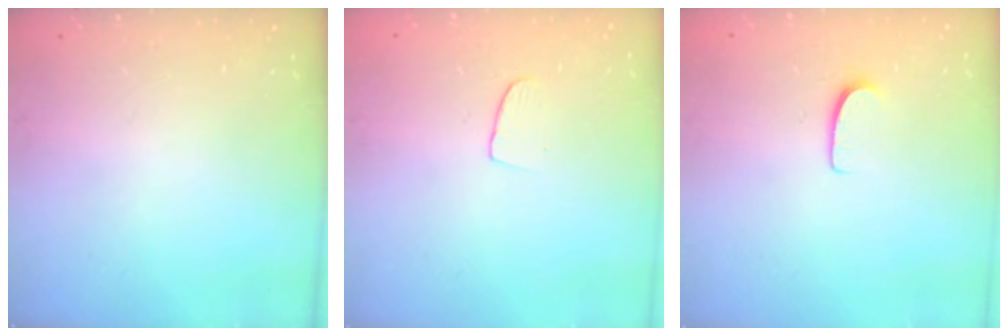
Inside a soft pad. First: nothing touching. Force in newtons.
{"total": 6.0, "press": 5.9, "slide": 0.5}
{"total": 5.1, "press": 5.1, "slide": 0.5}